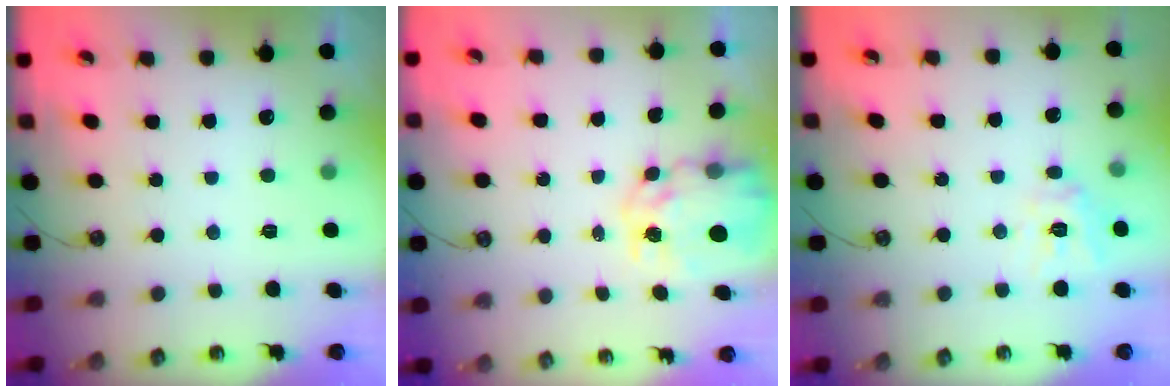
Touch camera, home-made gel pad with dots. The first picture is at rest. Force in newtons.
{"total": 8.4, "press": 8.4, "slide": 0.6}
{"total": 11.2, "press": 11.1, "slide": 1.0}